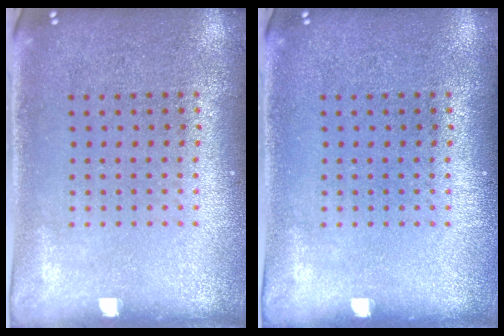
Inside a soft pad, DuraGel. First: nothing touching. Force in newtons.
{"total": 0.0}